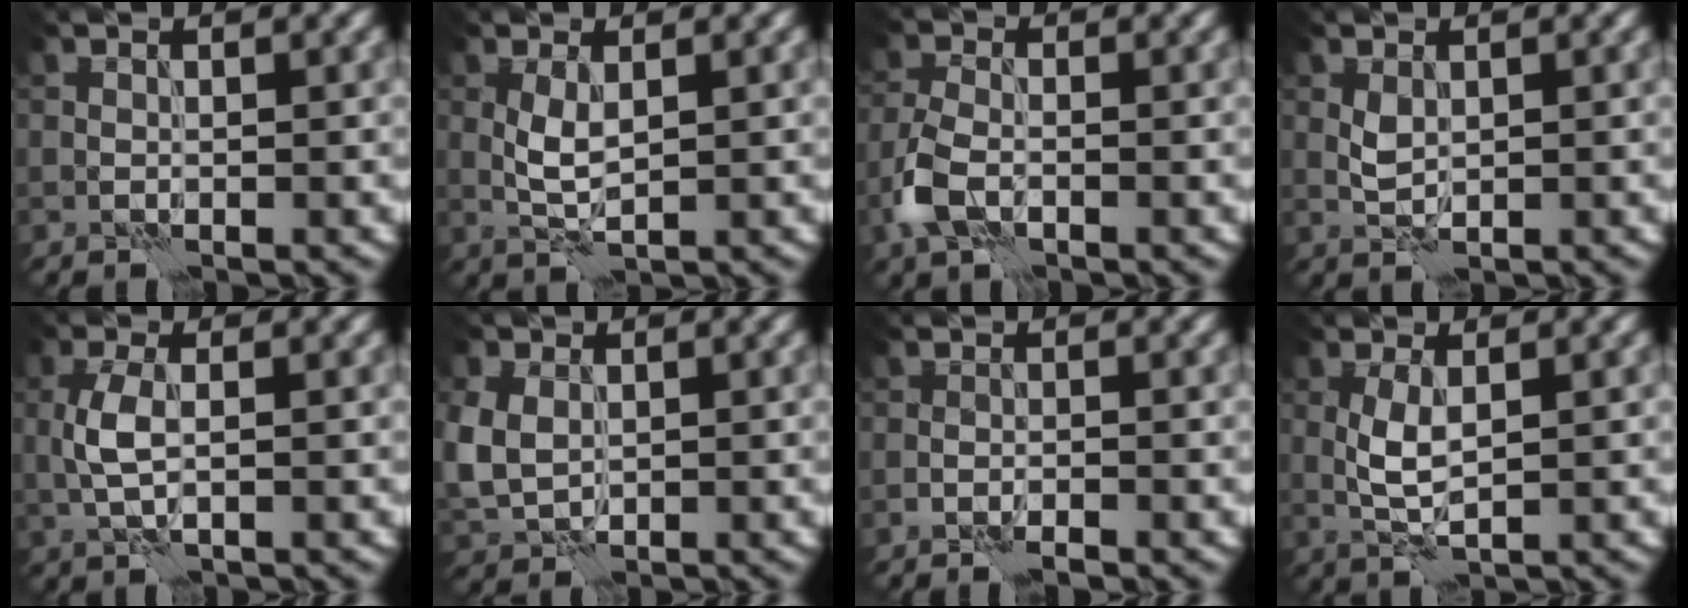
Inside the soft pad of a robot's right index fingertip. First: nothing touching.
{"total": 2.2, "force": [0.3, 0.8, 2.1], "torque": [-0.049, 0.002, 0.008]}
{"total": 3.5, "force": [-1.6, 2.0, 2.5], "torque": [-0.061, -0.001, -0.040]}
{"total": 1.2, "force": [0.4, 0.7, 0.9], "torque": [-0.024, -0.002, 0.013]}
{"total": 2.6, "force": [0.0, 1.0, 2.4], "torque": [-0.058, 0.002, -0.001]}
{"total": 4.6, "force": [0.2, 3.6, 2.9], "torque": [-0.084, -0.005, 0.010]}
{"total": 1.2, "force": [-0.9, 0.2, 0.7], "torque": [-0.014, 0.001, -0.019]}
{"total": 2.7, "force": [0.2, 0.9, 2.6], "torque": [-0.058, 0.002, 0.006]}